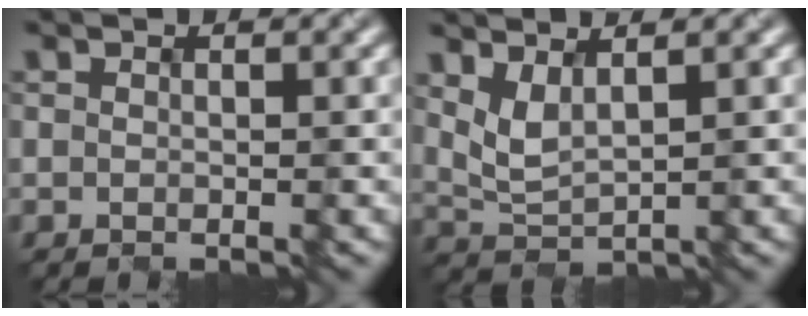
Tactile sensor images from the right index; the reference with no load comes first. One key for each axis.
{"total": 2.2, "fx": 1.3, "fy": 0.7, "fz": 1.7, "tx": -0.046, "ty": -0.005, "tz": 0.034}